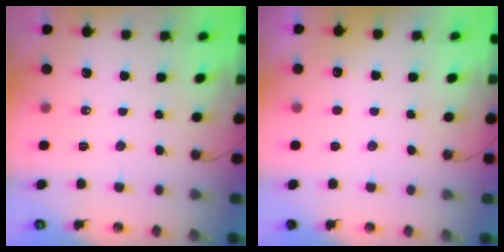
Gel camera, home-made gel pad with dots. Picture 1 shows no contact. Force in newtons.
{"total": 2.4, "press": 2.2, "slide": 1.0}